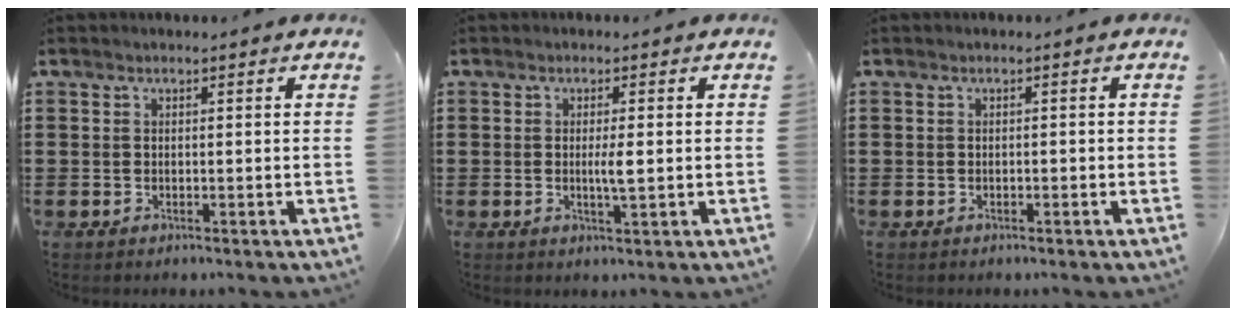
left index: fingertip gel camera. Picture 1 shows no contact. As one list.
[{"total": 2.7, "force": [-0.1, 0.3, 2.7], "torque": [-0.050, -0.005, -0.003]}, {"total": 0.5, "force": [-0.4, 0.2, 0.3], "torque": [-0.008, -0.002, -0.009]}]